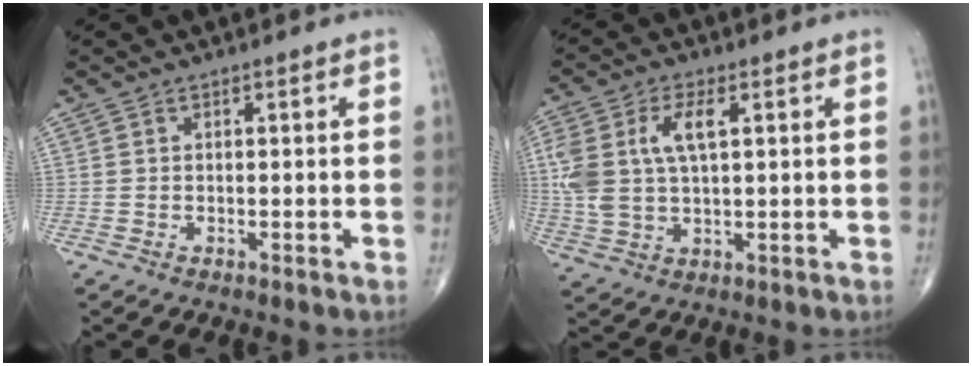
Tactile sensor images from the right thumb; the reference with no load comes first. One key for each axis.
{"total": 10.6, "fx": 2.6, "fy": 5.3, "fz": 8.9, "tx": -0.203, "ty": 0.009, "tz": 0.055}